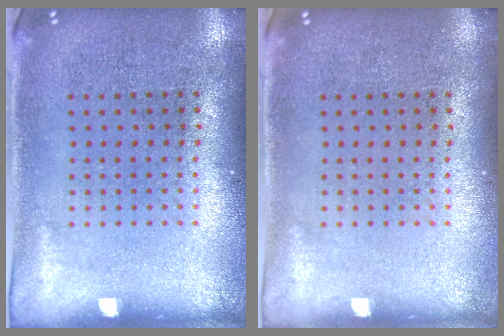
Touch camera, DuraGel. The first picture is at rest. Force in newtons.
{"total": 0.0}